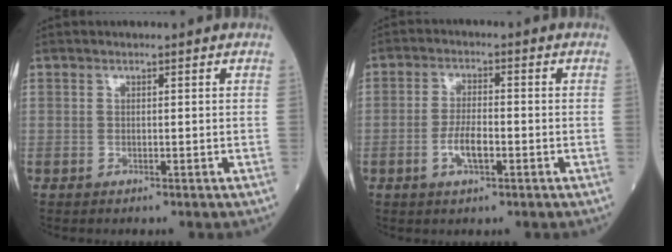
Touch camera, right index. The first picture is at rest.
{"total": 4.5, "force": [-1.5, 1.3, 4.0], "torque": [-0.075, 0.002, -0.027]}